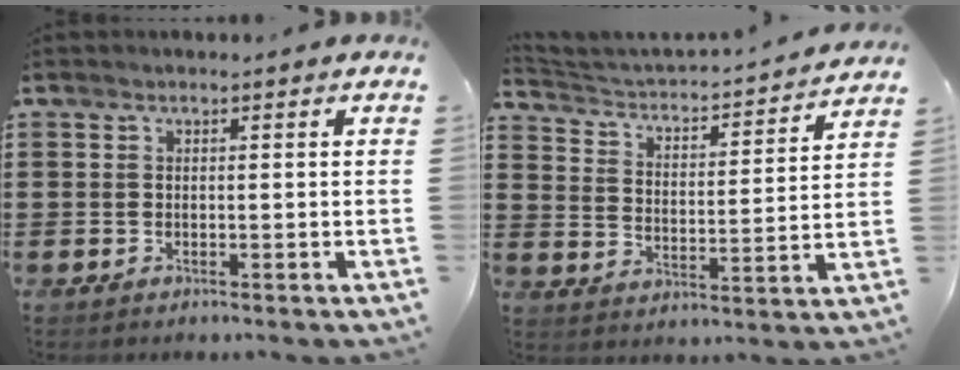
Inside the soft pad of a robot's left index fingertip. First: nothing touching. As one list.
[{"total": 2.1, "force": [2.0, 0.3, 0.5], "torque": [-0.029, -0.028, 0.022]}]